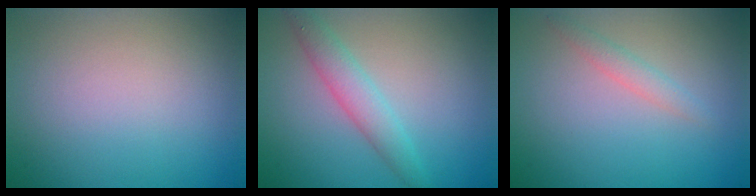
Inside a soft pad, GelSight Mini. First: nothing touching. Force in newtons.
{"total": 2.9, "press": 2.9, "slide": 0.0}
{"total": 1.3, "press": 1.3, "slide": 0.1}